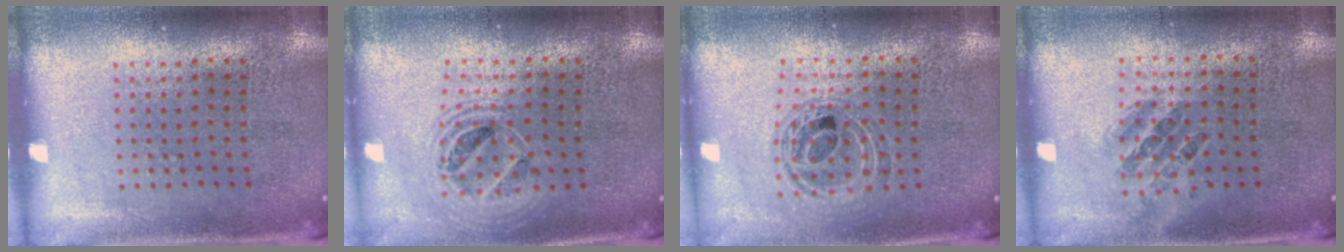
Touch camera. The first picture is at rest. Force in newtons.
{"total": 1.7, "press": 1.4, "slide": 0.9}
{"total": 0.9, "press": 0.9, "slide": 0.2}
{"total": 0.9, "press": 0.8, "slide": 0.3}